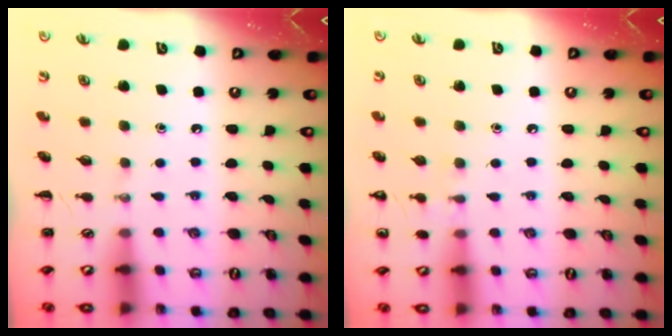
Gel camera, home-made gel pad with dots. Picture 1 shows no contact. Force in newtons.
{"total": 5.5, "press": 5.3, "slide": 1.6}